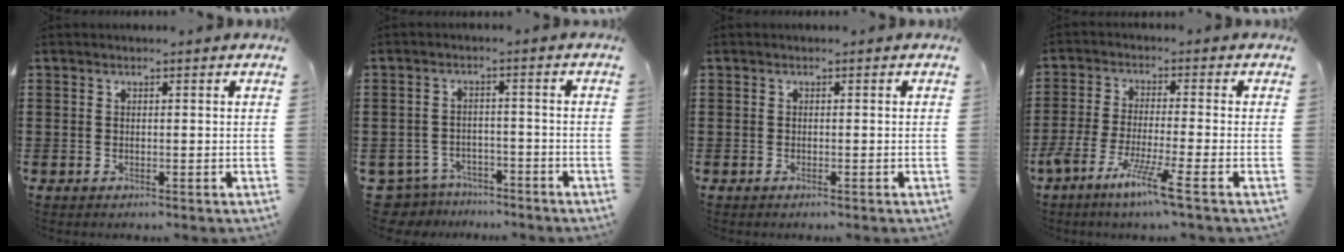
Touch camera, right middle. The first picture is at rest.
{"total": 4.0, "force": [-3.9, 1.0, 0.2], "torque": [-0.025, -0.001, -0.087]}
{"total": 0.0}
{"total": 7.1, "force": [-5.2, -0.6, 4.8], "torque": [-0.112, -0.022, -0.105]}